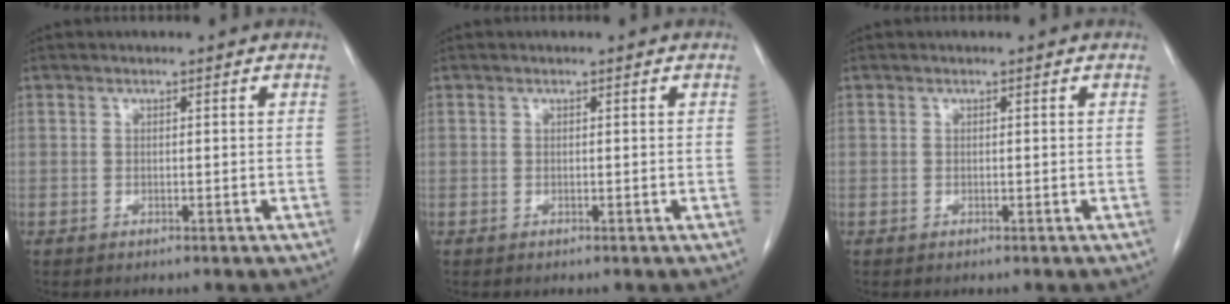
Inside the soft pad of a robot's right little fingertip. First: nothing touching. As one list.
[{"total": 0.0}, {"total": 0.0}]